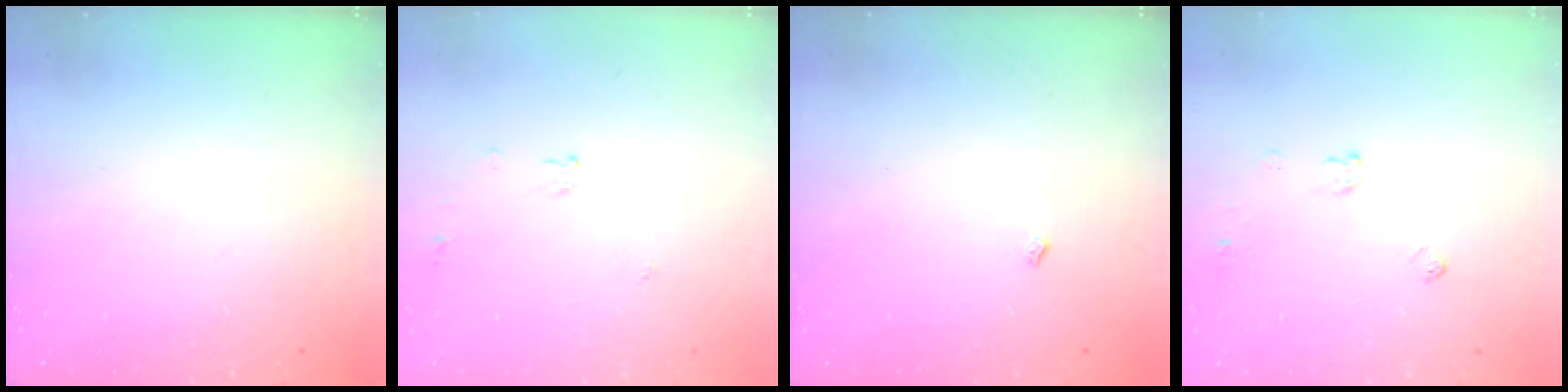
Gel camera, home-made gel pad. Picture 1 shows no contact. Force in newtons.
{"total": 3.6, "press": 3.6, "slide": 0.5}
{"total": 3.0, "press": 3.0, "slide": 0.5}
{"total": 5.0, "press": 5.0, "slide": 0.7}